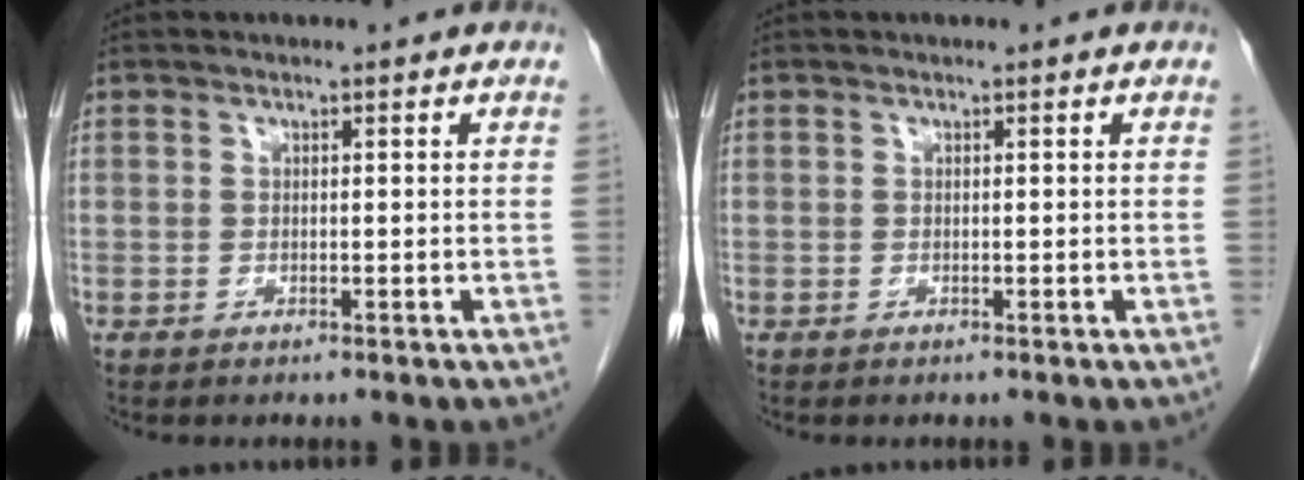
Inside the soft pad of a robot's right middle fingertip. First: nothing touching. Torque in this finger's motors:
{"motor_torque": [0.29, -0.41, 0.00, -0.01]}